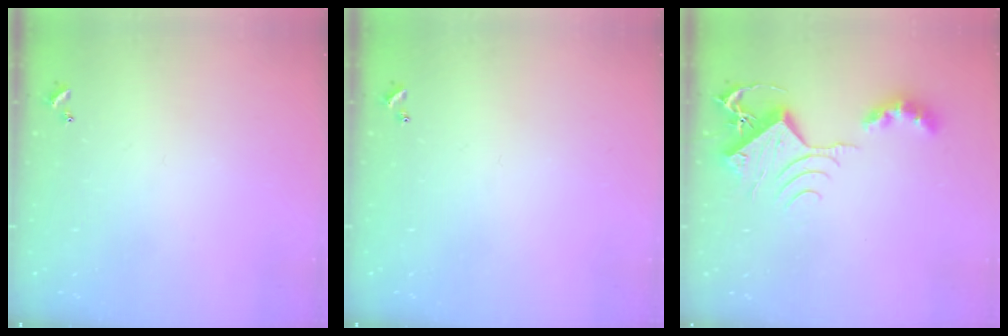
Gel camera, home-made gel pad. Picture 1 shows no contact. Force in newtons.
{"total": 0.0}
{"total": 9.4, "press": 9.4, "slide": 1.1}